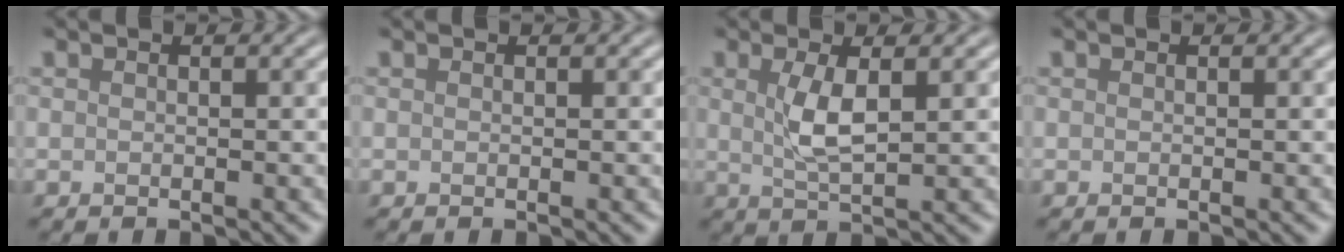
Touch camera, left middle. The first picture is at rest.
{"total": 0.0}
{"total": 3.1, "force": [0.7, 0.9, 2.9], "torque": [-0.064, -0.001, 0.016]}
{"total": 0.0}